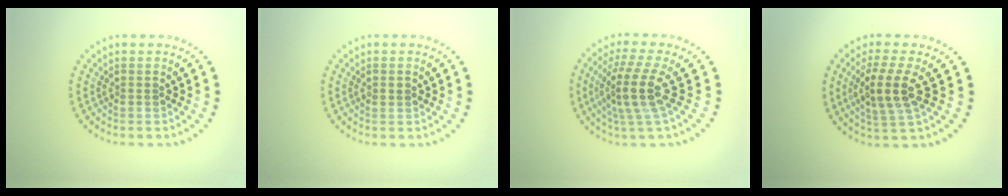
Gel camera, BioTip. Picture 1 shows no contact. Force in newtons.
{"total": 1.0, "press": 1.0, "slide": 0.2}
{"total": 4.3, "press": 3.2, "slide": 2.8}
{"total": 3.9, "press": 3.5, "slide": 1.6}